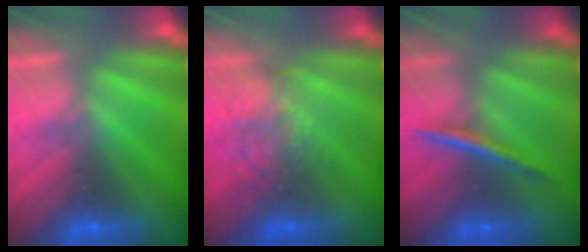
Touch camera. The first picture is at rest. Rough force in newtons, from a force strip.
{"total": 2.1}
{"total": 2.2}